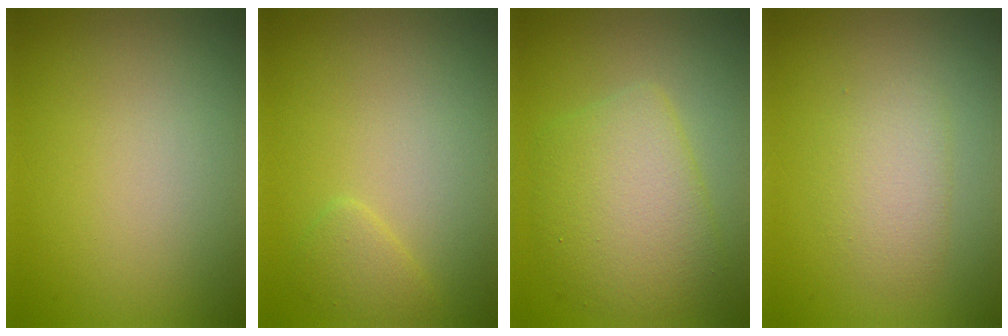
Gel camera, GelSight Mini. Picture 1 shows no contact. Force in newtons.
{"total": 1.4, "press": 1.4, "slide": 0.1}
{"total": 5.8, "press": 5.8, "slide": 0.1}
{"total": 2.3, "press": 2.2, "slide": 0.1}